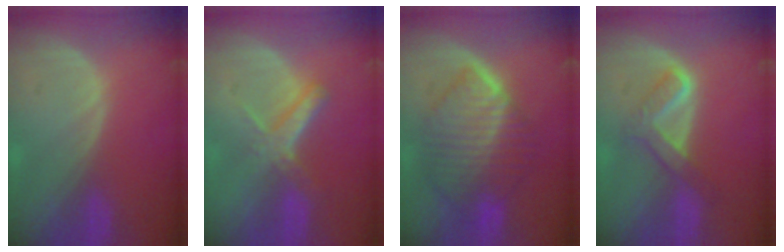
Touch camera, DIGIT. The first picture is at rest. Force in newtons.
{"total": 5.5, "press": 4.9, "slide": 2.5}
{"total": 10.3, "press": 10.2, "slide": 0.9}
{"total": 5.1, "press": 5.1, "slide": 0.6}